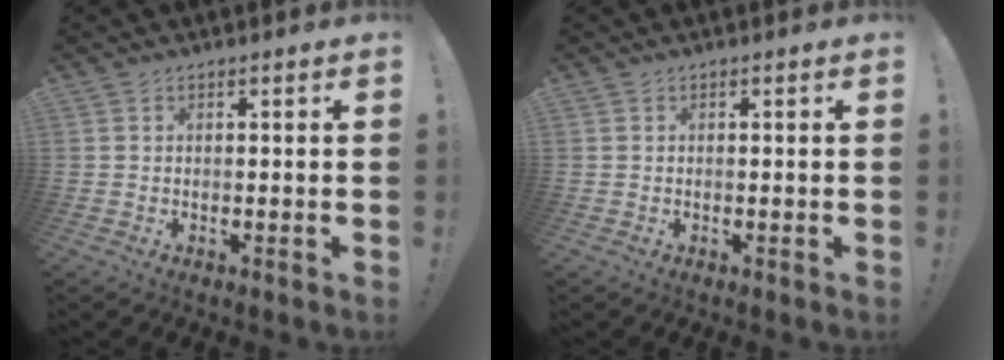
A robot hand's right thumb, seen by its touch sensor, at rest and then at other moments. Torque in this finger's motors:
{"motor_torque": [0.00, 0.00, 0.00, 0.00, 0.01]}